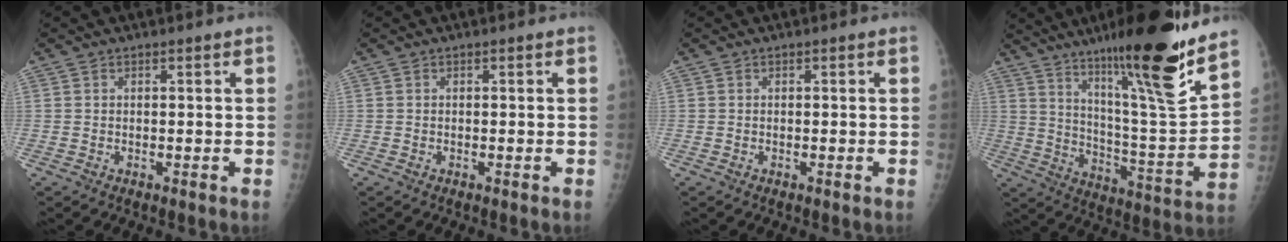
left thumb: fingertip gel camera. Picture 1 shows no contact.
{"total": 0.0}
{"total": 0.0}
{"total": 23.0, "force": [15.8, 2.0, 16.6], "torque": [-0.230, -0.082, 0.260]}